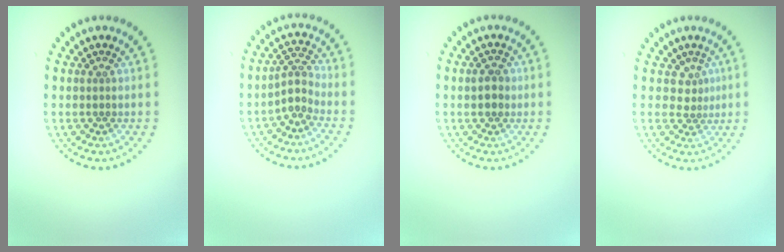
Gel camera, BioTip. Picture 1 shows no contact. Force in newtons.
{"total": 2.2, "press": 1.7, "slide": 1.4}
{"total": 1.8, "press": 1.8, "slide": 0.2}
{"total": 1.6, "press": 1.1, "slide": 1.1}